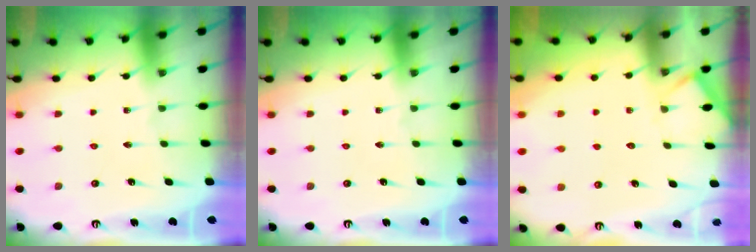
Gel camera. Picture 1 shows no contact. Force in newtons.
{"total": 0.0}
{"total": 3.3, "press": 3.3, "slide": 0.4}